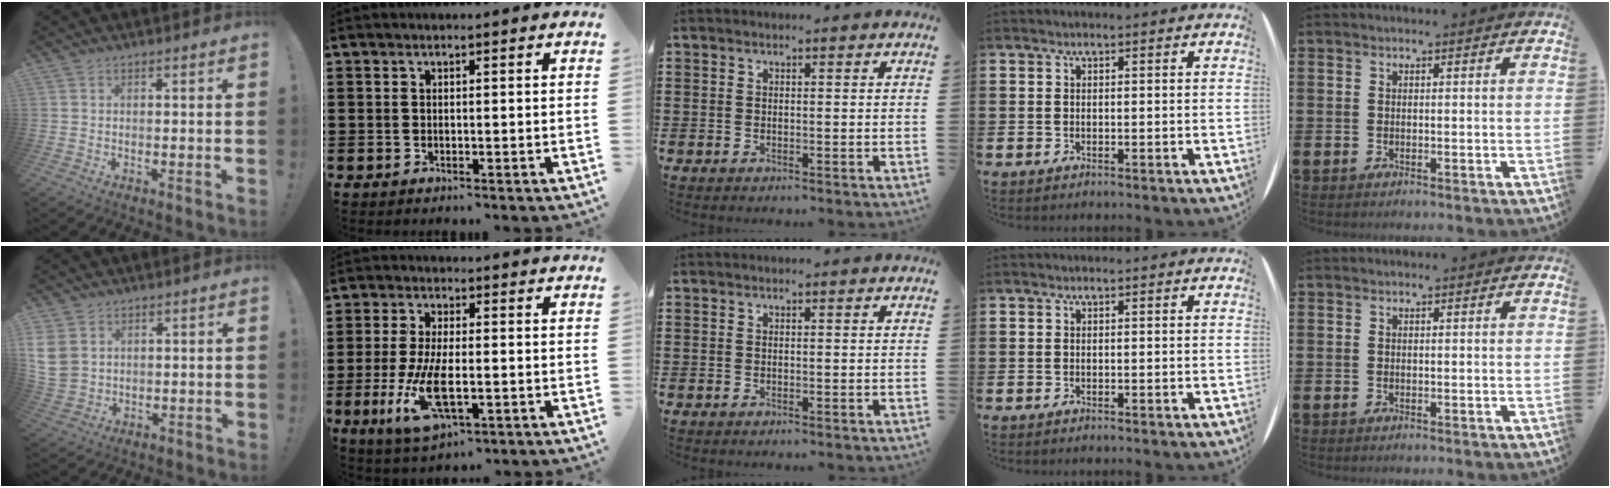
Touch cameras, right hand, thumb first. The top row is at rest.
{"thumb": {"total": 7.6, "force": [2.6, 5.8, 4.2], "torque": [-0.103, -0.008, 0.054]}, "index": {"total": 9.0, "force": [-2.1, 3.8, 7.9], "torque": [-0.179, -0.017, -0.040]}}